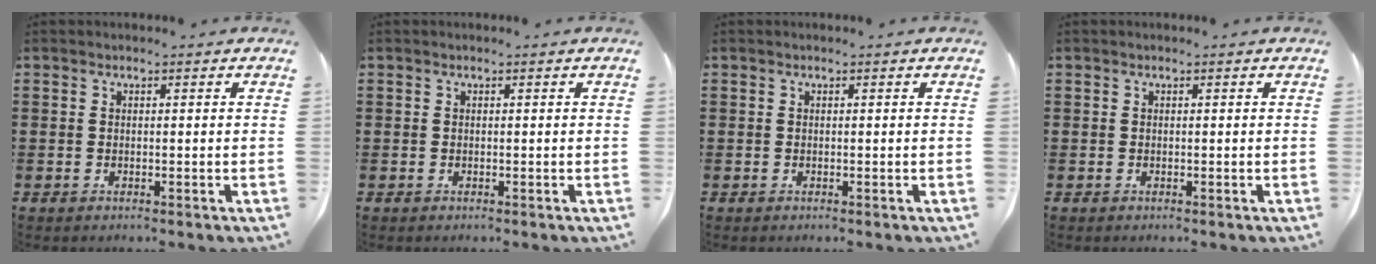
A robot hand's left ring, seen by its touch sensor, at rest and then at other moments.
{"total": 0.0}
{"total": 0.0}
{"total": 0.0}